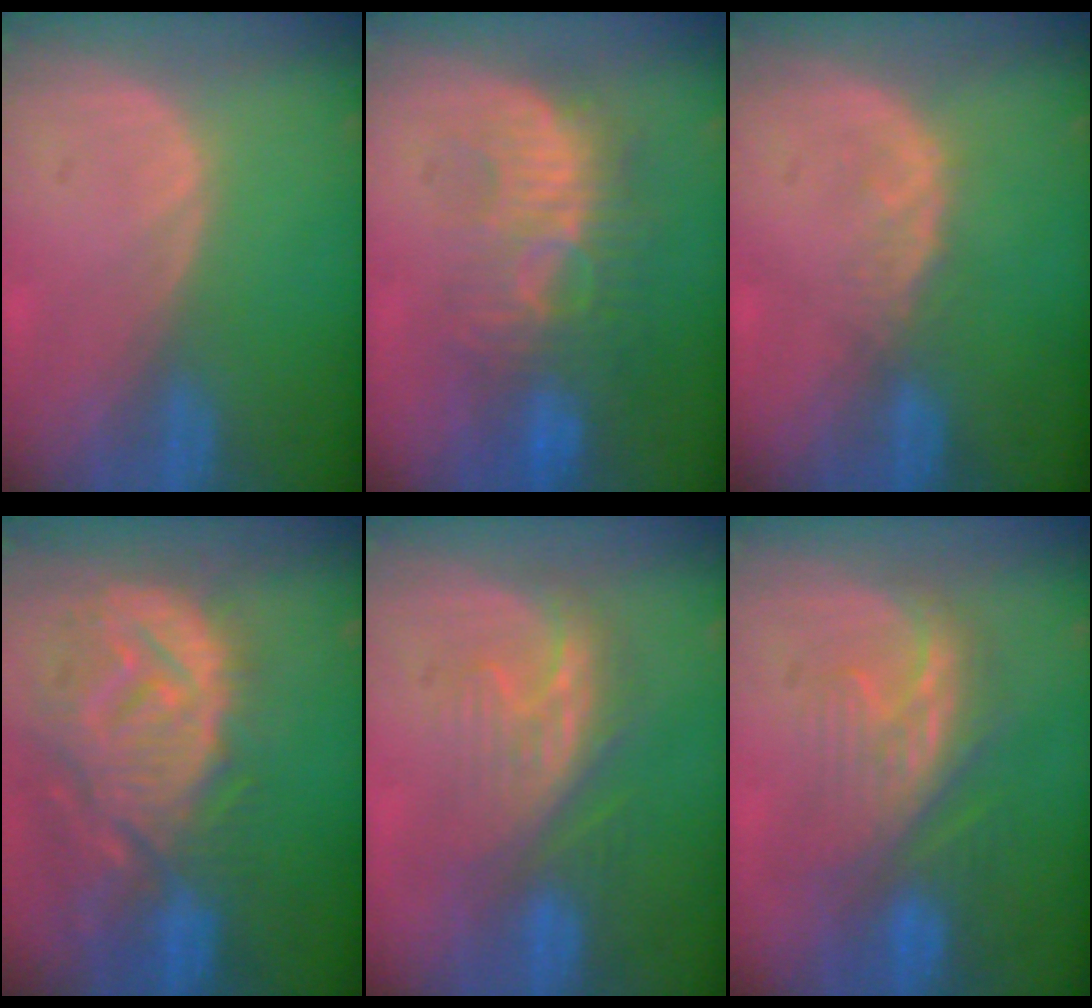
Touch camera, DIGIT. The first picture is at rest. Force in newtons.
{"total": 9.3, "press": 8.9, "slide": 2.8}
{"total": 1.9, "press": 1.9, "slide": 0.3}
{"total": 13.8, "press": 12.0, "slide": 6.9}
{"total": 7.6, "press": 7.4, "slide": 1.7}
{"total": 8.1, "press": 7.9, "slide": 1.6}